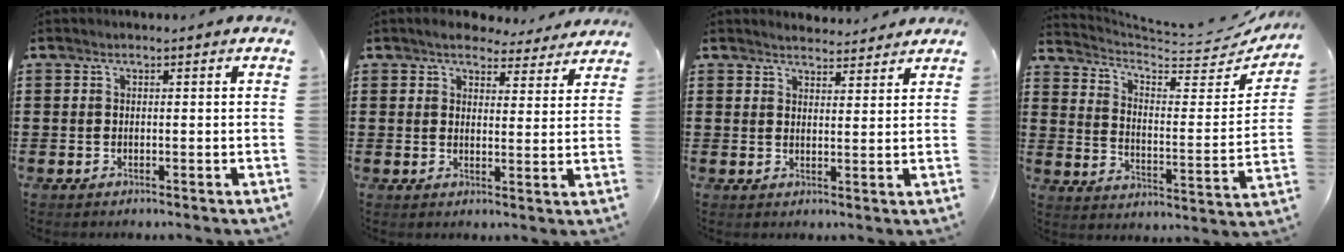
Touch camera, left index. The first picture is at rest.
{"total": 4.8, "force": [4.6, 0.9, 1.0], "torque": [-0.031, -0.020, 0.082]}
{"total": 2.8, "force": [2.8, 0.3, 0.1], "torque": [-0.011, -0.009, 0.052]}
{"total": 4.9, "force": [4.2, 1.2, 2.4], "torque": [-0.062, -0.041, 0.064]}